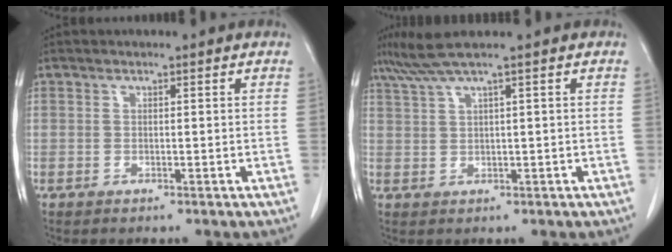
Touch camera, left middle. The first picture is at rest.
{"total": 3.4, "force": [2.5, -1.1, 2.0], "torque": [-0.054, 0.015, 0.058]}